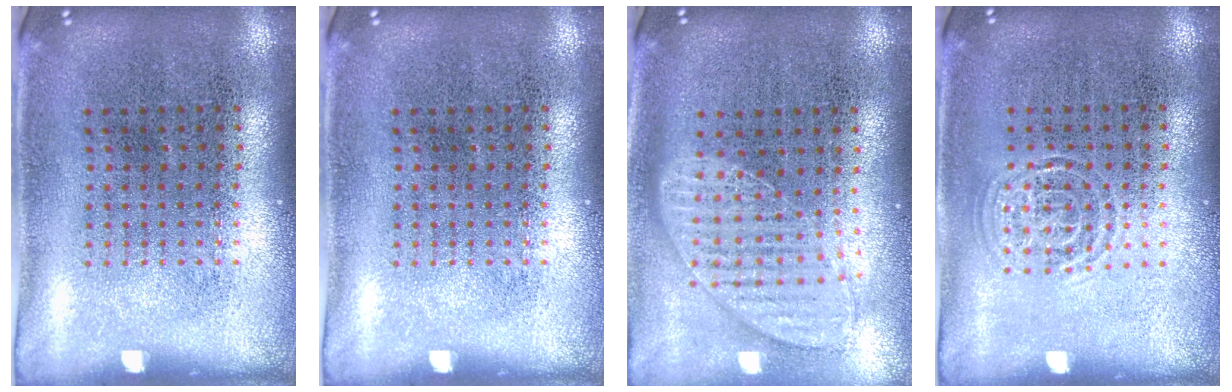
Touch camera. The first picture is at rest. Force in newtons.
{"total": 0.0}
{"total": 1.2, "press": 1.2, "slide": 0.3}
{"total": 0.8, "press": 0.8, "slide": 0.0}